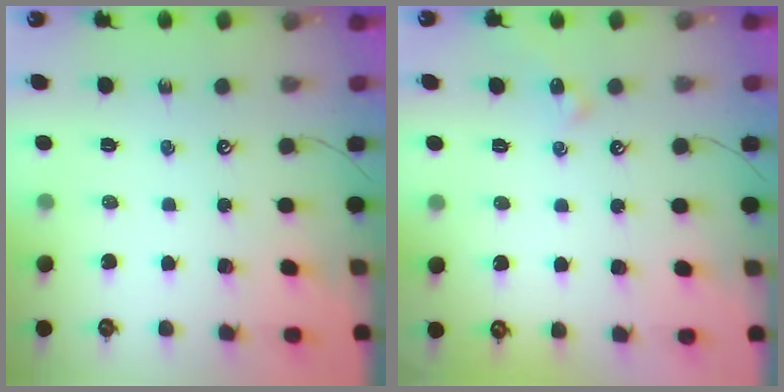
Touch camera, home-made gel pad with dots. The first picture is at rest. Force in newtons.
{"total": 0.6, "press": 0.5, "slide": 0.3}